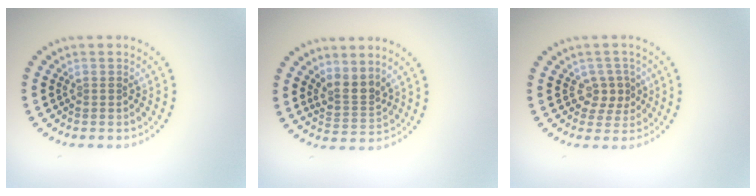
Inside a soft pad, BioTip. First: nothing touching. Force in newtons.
{"total": 2.6, "press": 1.8, "slide": 1.9}
{"total": 2.1, "press": 1.8, "slide": 1.2}